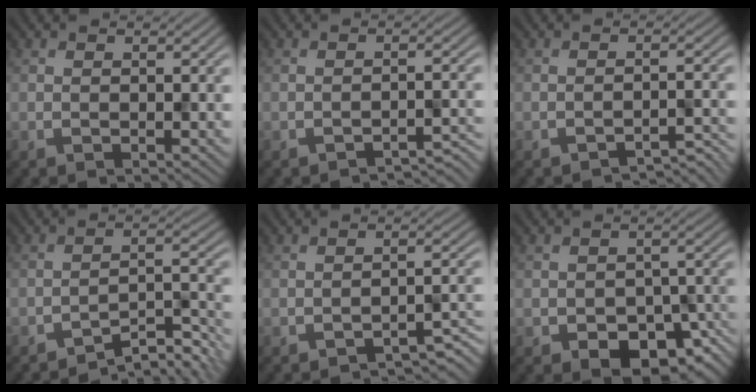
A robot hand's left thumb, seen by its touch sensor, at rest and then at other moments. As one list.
[{"total": 2.4, "force": [-2.1, 0.4, 1.1], "torque": [-0.014, 0.004, -0.031]}, {"total": 2.6, "force": [-2.4, 0.4, 1.1], "torque": [-0.014, 0.004, -0.035]}, {"total": 6.0, "force": [-4.9, 1.4, 3.2], "torque": [-0.042, 0.007, -0.080]}, {"total": 3.0, "force": [-2.3, 0.6, 1.7], "torque": [-0.026, 0.005, -0.037]}, {"total": 8.8, "force": [-4.7, 5.2, 5.3], "torque": [-0.082, -0.024, -0.058]}]